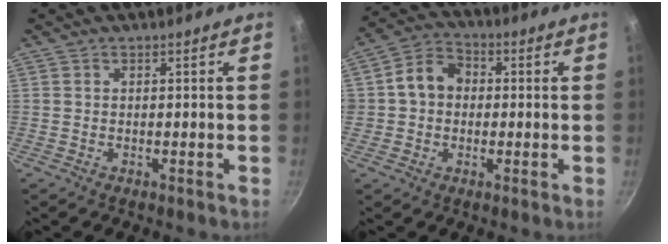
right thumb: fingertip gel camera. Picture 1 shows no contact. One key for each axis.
{"total": 8.0, "fx": 0.4, "fy": 6.8, "fz": 4.2, "tx": -0.039, "ty": 0.019, "tz": -0.009}